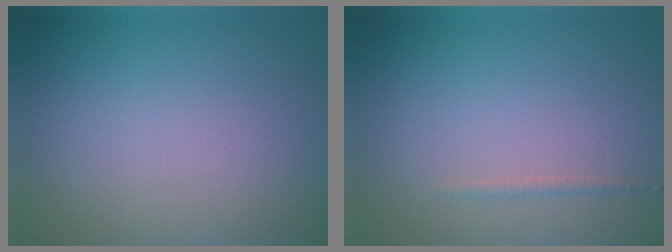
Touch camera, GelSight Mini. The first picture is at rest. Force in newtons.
{"total": 0.6, "press": 0.6, "slide": 0.0}